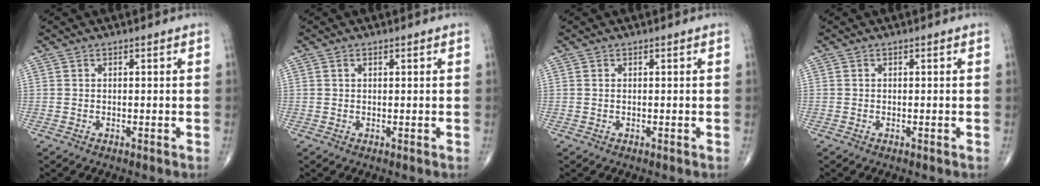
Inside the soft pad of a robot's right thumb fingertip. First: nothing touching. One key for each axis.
{"total": 0.6, "fx": 0.3, "fy": 0.4, "fz": 0.4, "tx": -0.008, "ty": 0.001, "tz": 0.005}
{"total": 0.0}
{"total": 0.0}